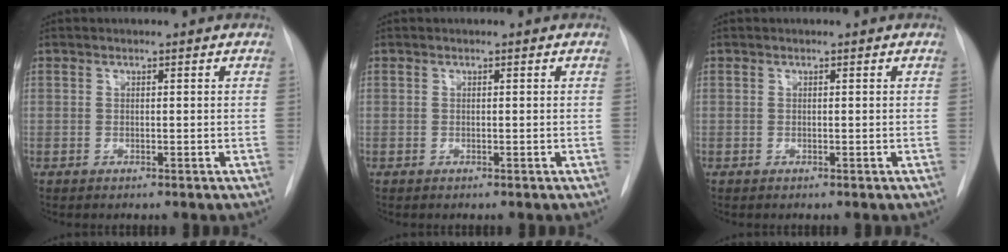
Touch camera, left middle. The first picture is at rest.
{"total": 0.0}
{"total": 0.0}